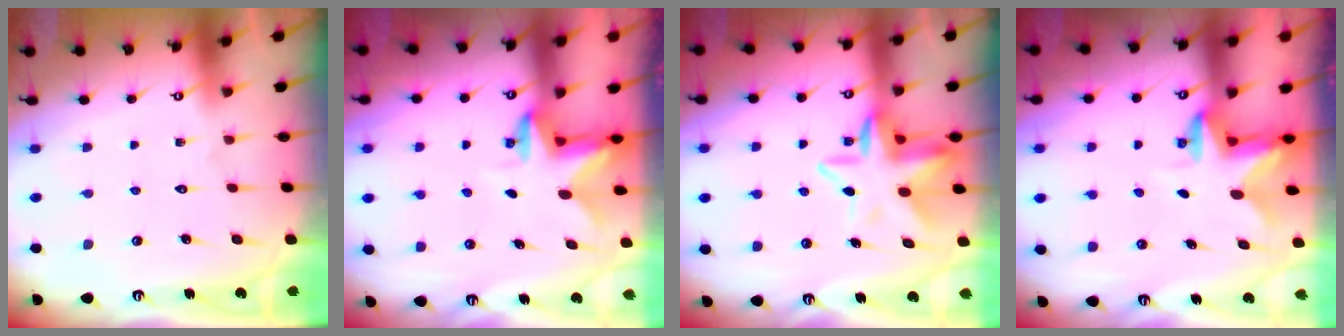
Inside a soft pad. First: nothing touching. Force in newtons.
{"total": 2.5, "press": 2.5, "slide": 0.5}
{"total": 11.0, "press": 10.7, "slide": 2.7}
{"total": 2.5, "press": 2.4, "slide": 0.6}